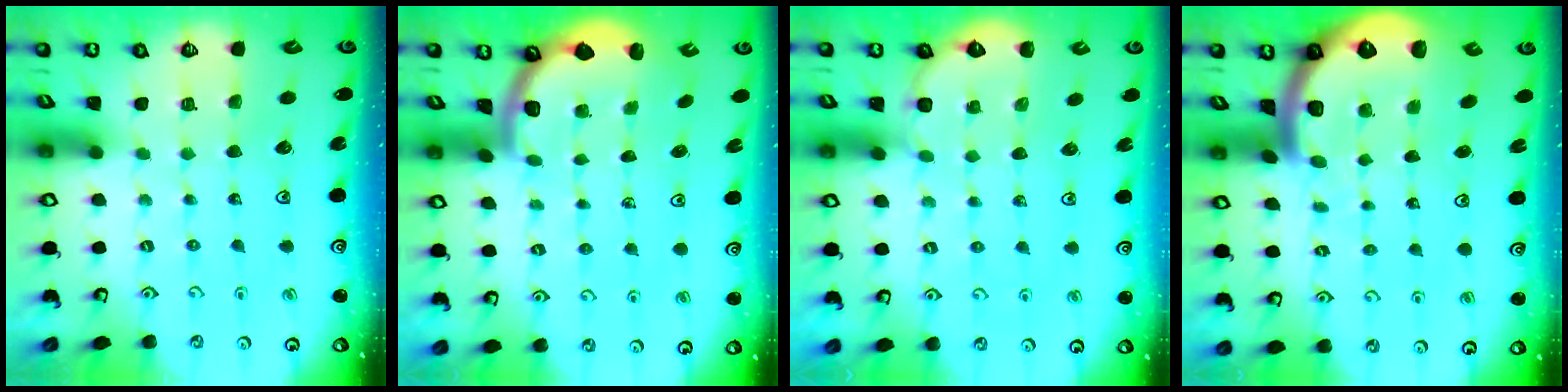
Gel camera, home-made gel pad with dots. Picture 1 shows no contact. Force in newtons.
{"total": 1.6, "press": 1.6, "slide": 0.1}
{"total": 4.1, "press": 3.7, "slide": 1.8}
{"total": 5.2, "press": 5.2, "slide": 0.6}